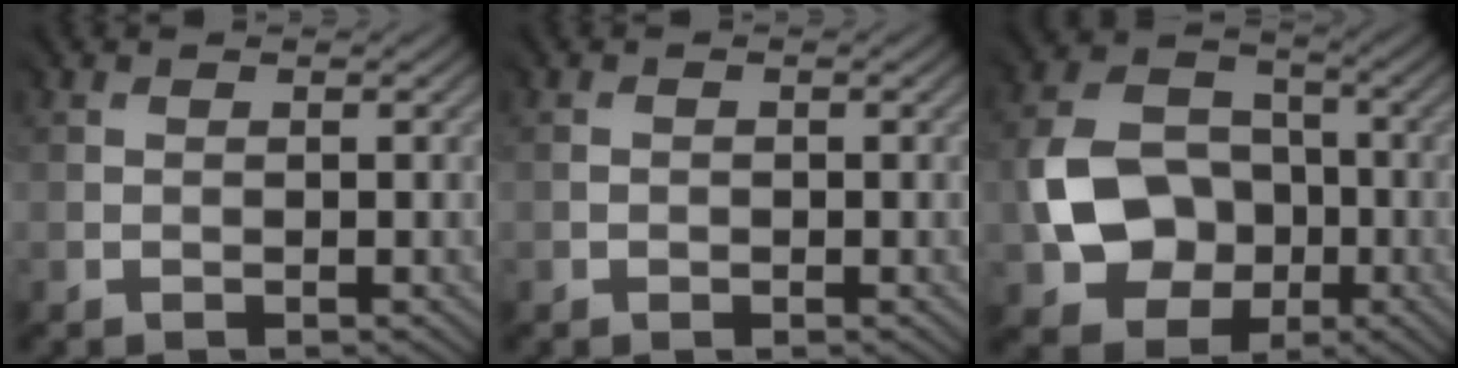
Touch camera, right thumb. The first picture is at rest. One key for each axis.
{"total": 0.8, "fx": -0.2, "fy": 0.7, "fz": 0.2, "tx": 0.000, "ty": -0.002, "tz": -0.001}
{"total": 10.1, "fx": -2.4, "fy": 8.4, "fz": 5.2, "tx": -0.112, "ty": 0.000, "tz": -0.052}